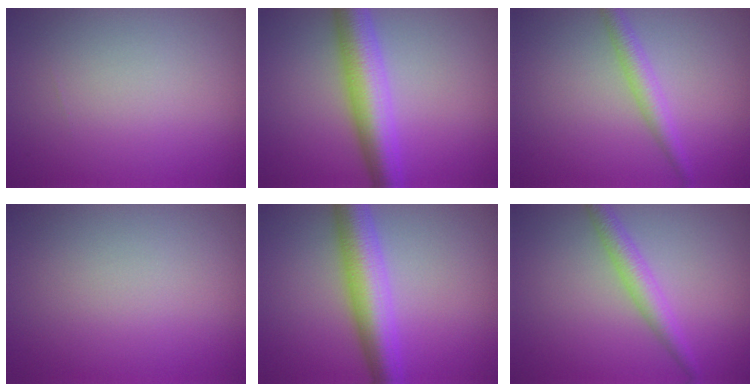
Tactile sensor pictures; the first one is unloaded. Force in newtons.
{"total": 6.3, "press": 6.3, "slide": 0.1}
{"total": 2.3, "press": 2.3, "slide": 0.0}
{"total": 0.0}
{"total": 6.3, "press": 6.3, "slide": 0.1}
{"total": 2.7, "press": 2.7, "slide": 0.1}